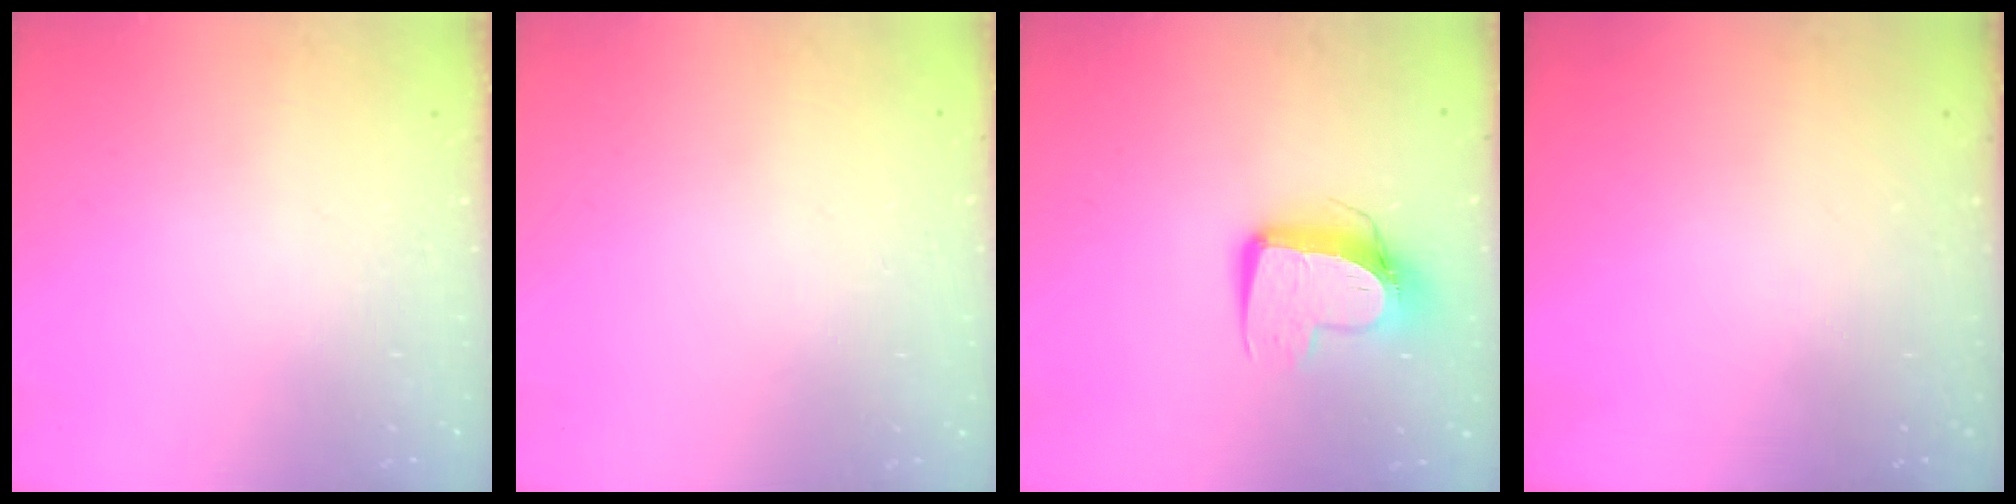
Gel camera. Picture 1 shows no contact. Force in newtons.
{"total": 0.0}
{"total": 10.2, "press": 10.1, "slide": 1.1}
{"total": 0.0}